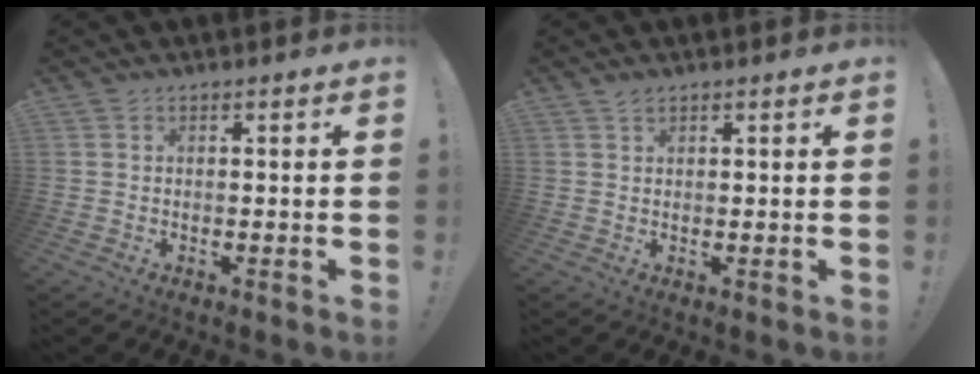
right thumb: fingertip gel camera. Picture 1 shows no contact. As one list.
[{"total": 1.4, "force": [1.2, 0.4, 0.6], "torque": [-0.005, -0.005, 0.022]}]